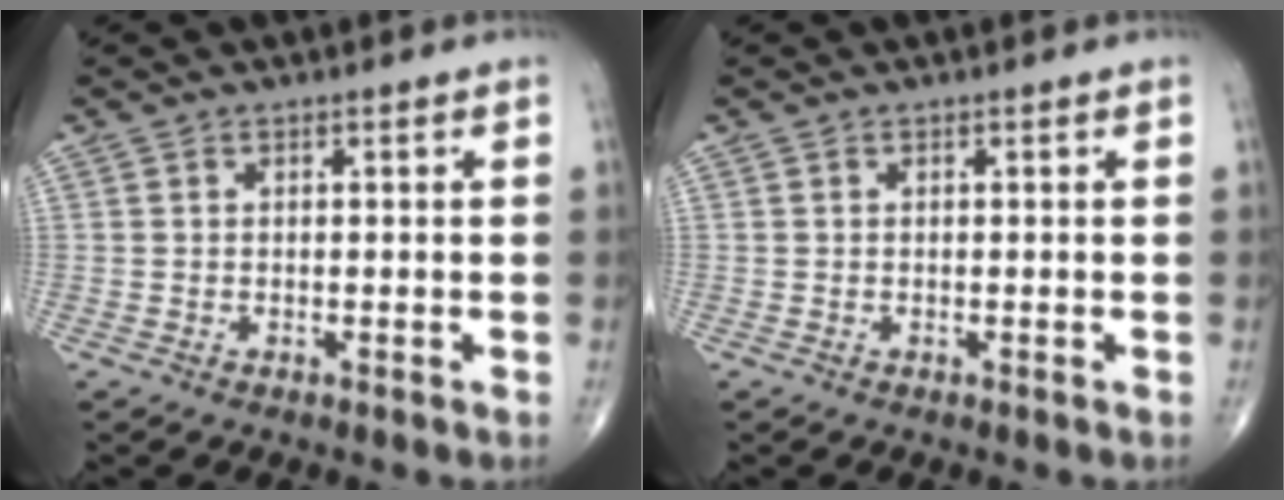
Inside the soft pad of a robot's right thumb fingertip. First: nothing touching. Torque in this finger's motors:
{"motor_torque": [-0.01, -0.01, 0.02, 0.03, 0.00]}